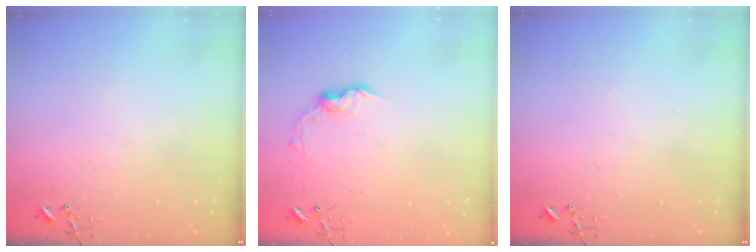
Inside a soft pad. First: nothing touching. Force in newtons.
{"total": 8.5, "press": 8.5, "slide": 0.4}
{"total": 0.0}